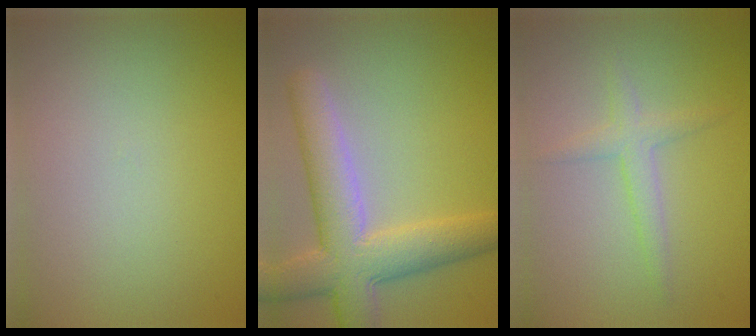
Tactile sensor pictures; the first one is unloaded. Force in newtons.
{"total": 7.3, "press": 7.3, "slide": 0.4}
{"total": 1.9, "press": 1.9, "slide": 0.1}